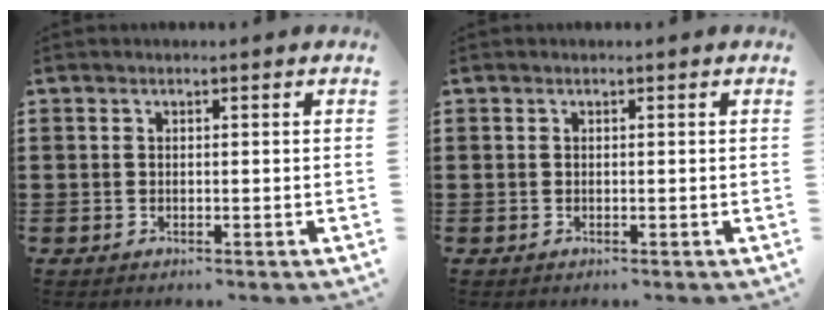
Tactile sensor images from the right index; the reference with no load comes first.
{"total": 0.0}